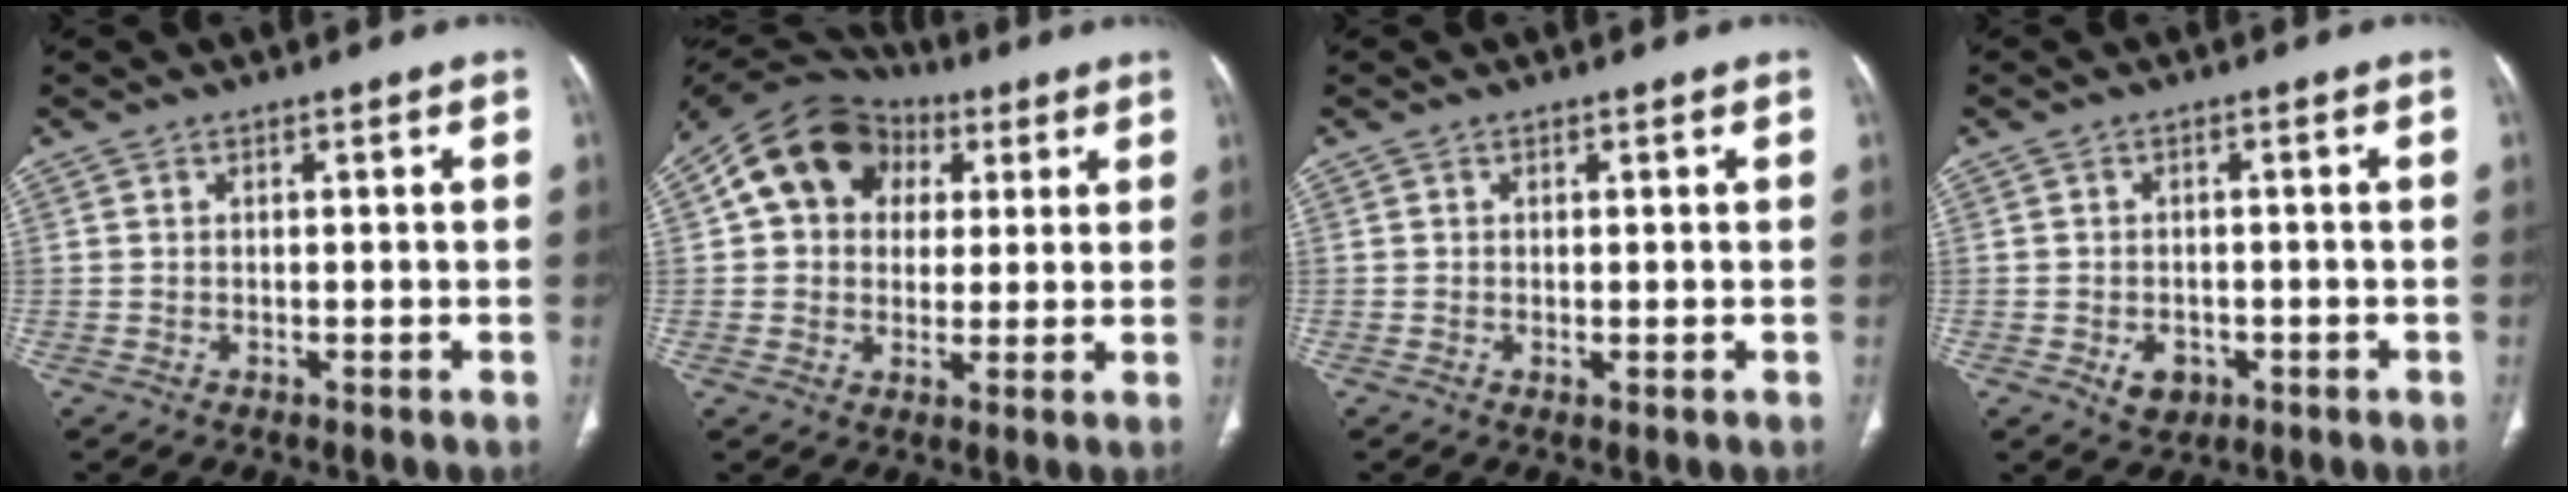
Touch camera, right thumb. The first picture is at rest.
{"total": 14.7, "force": [4.1, 11.9, 7.6], "torque": [-0.108, 0.022, 0.062]}
{"total": 0.7, "force": [-0.1, 0.3, 0.6], "torque": [-0.015, -0.004, -0.001]}
{"total": 4.0, "force": [-1.5, 3.0, 2.2], "torque": [-0.023, 0.005, -0.013]}